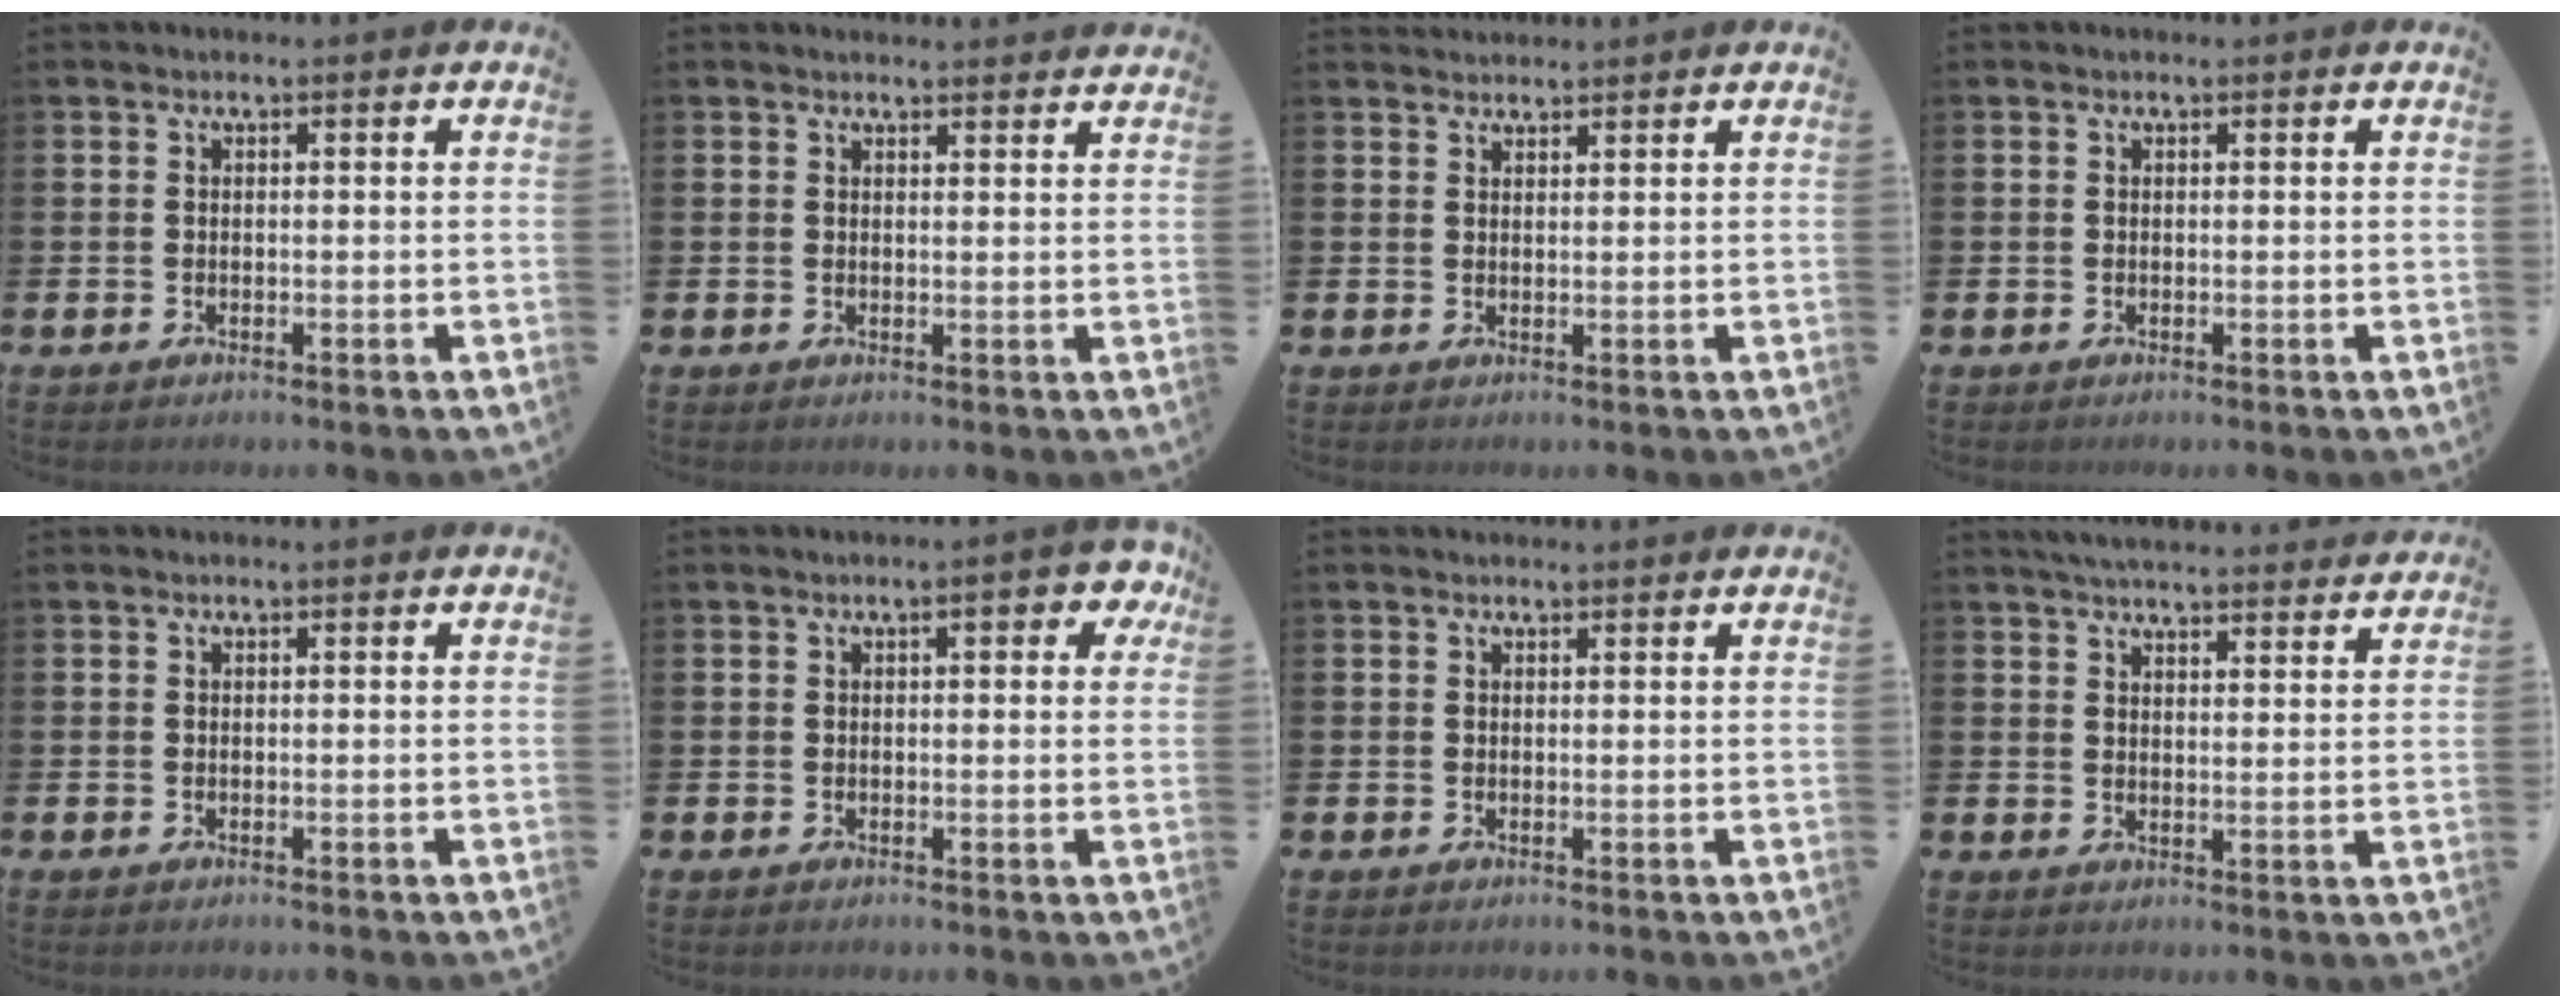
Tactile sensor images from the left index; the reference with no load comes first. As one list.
[{"total": 1.7, "force": [1.7, 0.1, 0.0], "torque": [0.008, -0.011, 0.029]}, {"total": 1.7, "force": [1.7, 0.4, -0.1], "torque": [0.007, -0.006, 0.030]}, {"total": 0.0}, {"total": 0.0}, {"total": 4.3, "force": [1.7, 1.4, 3.7], "torque": [-0.042, 0.000, 0.018]}, {"total": 0.5, "force": [0.5, 0.2, 0.2], "torque": [0.006, -0.002, 0.007]}, {"total": 4.9, "force": [4.7, 0.5, 1.0], "torque": [-0.031, -0.026, 0.085]}]